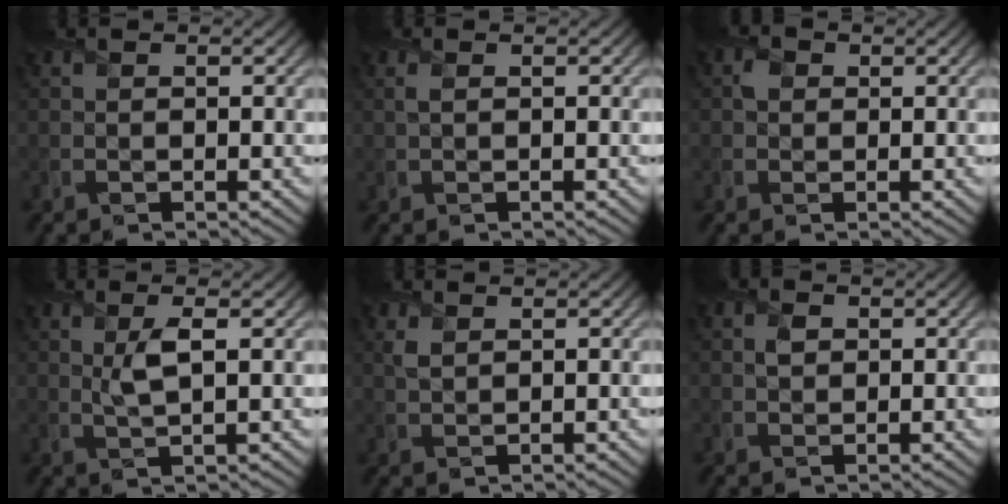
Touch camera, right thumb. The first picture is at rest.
{"total": 0.8, "force": [0.3, 0.3, 0.7], "torque": [-0.024, 0.004, 0.007]}
{"total": 1.5, "force": [0.1, 1.4, 0.4], "torque": [-0.009, 0.000, -0.004]}
{"total": 3.1, "force": [1.0, 0.7, 2.9], "torque": [-0.059, 0.002, 0.019]}
{"total": 1.6, "force": [0.9, 0.8, 1.0], "torque": [-0.032, 0.003, 0.021]}
{"total": 1.3, "force": [0.3, 1.1, 0.6], "torque": [-0.015, 0.000, 0.004]}